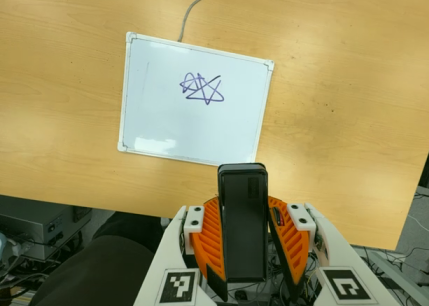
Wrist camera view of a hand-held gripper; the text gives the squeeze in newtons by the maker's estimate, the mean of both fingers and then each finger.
{"total": 5.4, "left": 4.6, "right": 6.2}